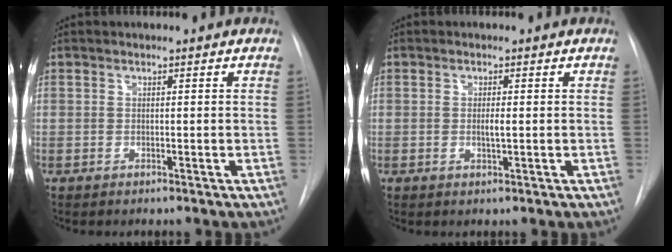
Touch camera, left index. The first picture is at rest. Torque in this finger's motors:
{"motor_torque": [0.16, 0.02, 0.03, 0.01]}